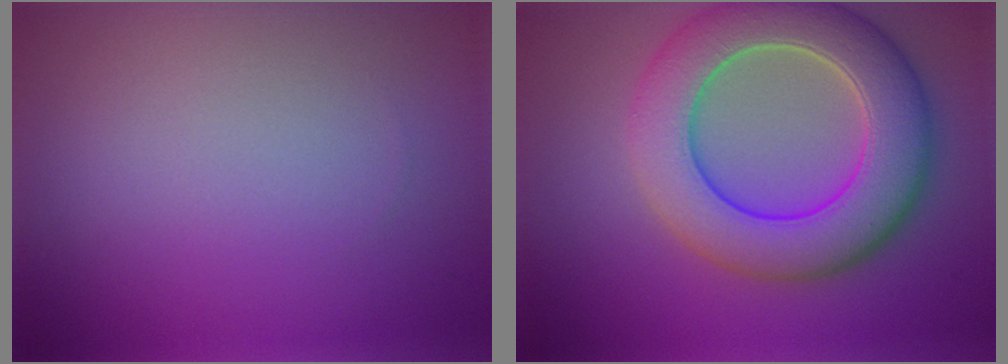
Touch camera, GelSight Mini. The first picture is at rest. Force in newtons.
{"total": 9.1, "press": 9.1, "slide": 0.2}